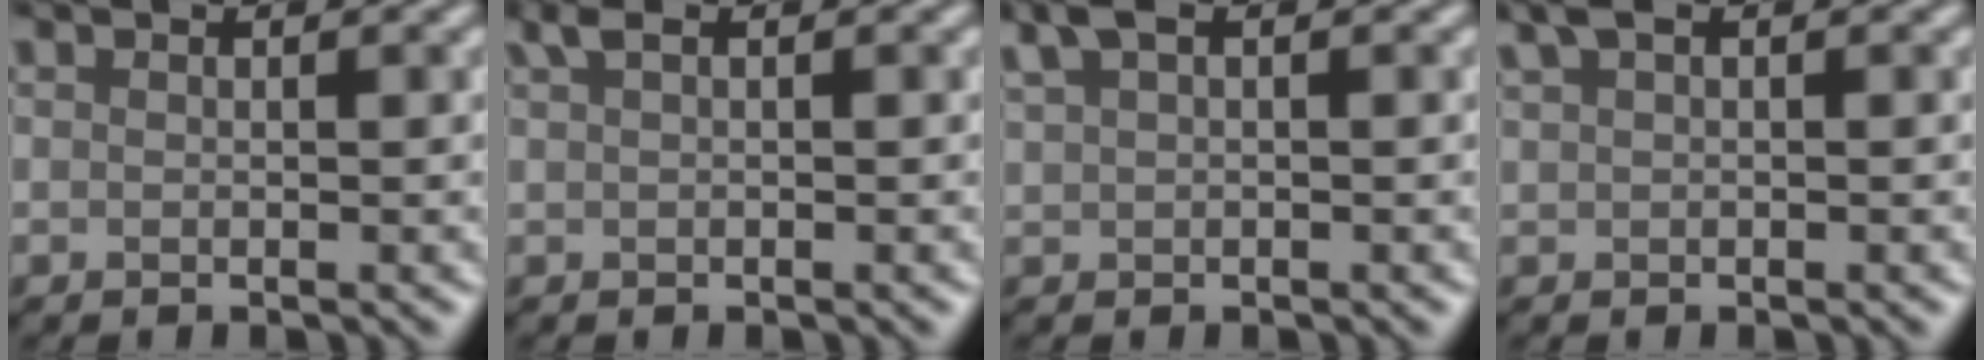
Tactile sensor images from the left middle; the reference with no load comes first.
{"total": 0.9, "force": [-0.3, -0.9, -0.2], "torque": [-0.018, -0.009, 0.029]}
{"total": 0.6, "force": [0.4, -0.5, 0.1], "torque": [-0.033, -0.005, 0.045]}
{"total": 0.8, "force": [0.1, -0.8, -0.2], "torque": [-0.023, -0.007, 0.041]}